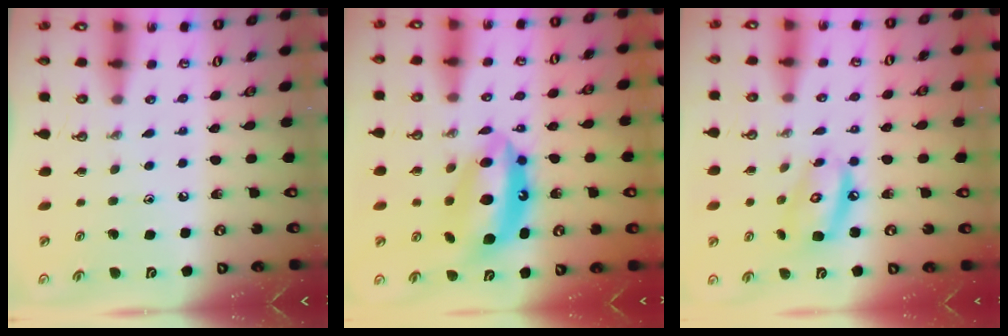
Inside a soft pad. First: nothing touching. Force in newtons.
{"total": 12.9, "press": 12.9, "slide": 0.8}
{"total": 9.2, "press": 9.1, "slide": 0.8}